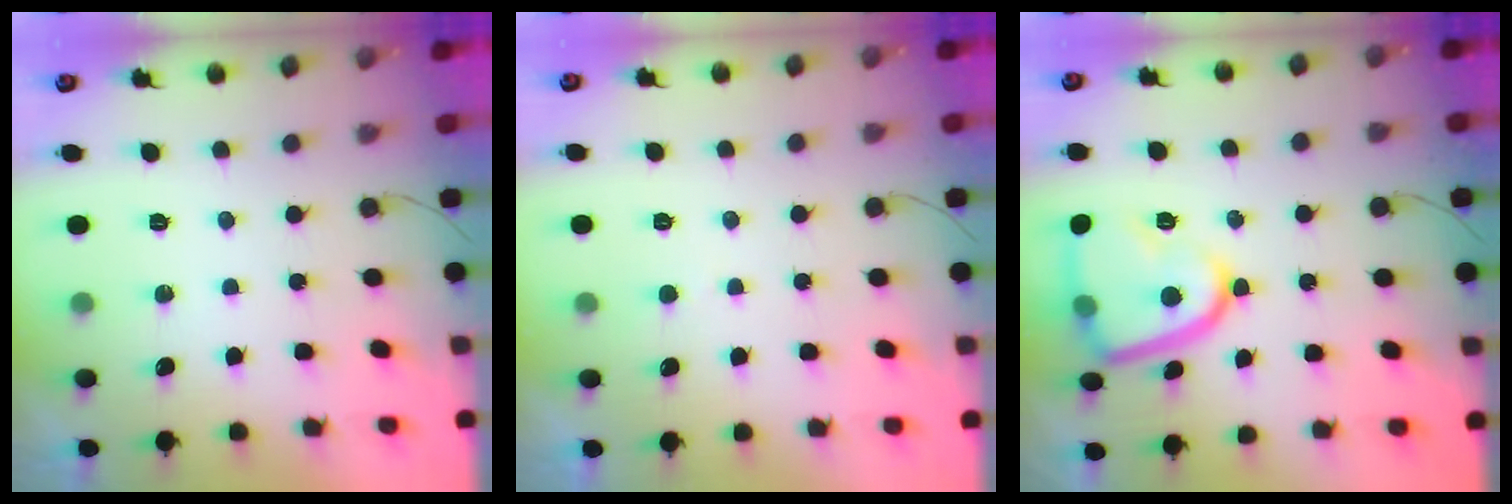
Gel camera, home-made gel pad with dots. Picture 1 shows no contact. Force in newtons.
{"total": 1.9, "press": 1.9, "slide": 0.3}
{"total": 14.2, "press": 14.2, "slide": 0.7}